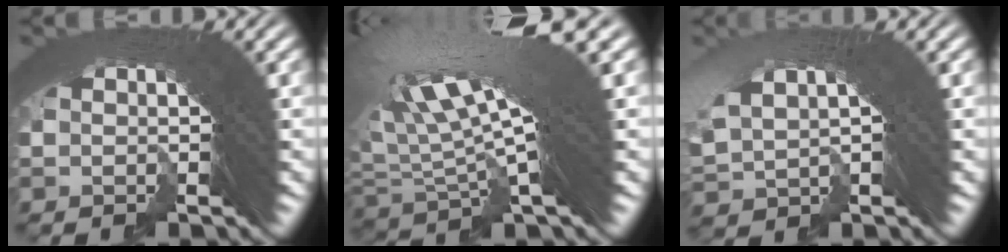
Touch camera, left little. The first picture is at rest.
{"total": 8.4, "force": [4.3, 2.1, 6.9], "torque": [-0.130, 0.026, 0.075]}
{"total": 2.5, "force": [2.3, 0.9, 0.0], "torque": [0.007, 0.011, 0.042]}